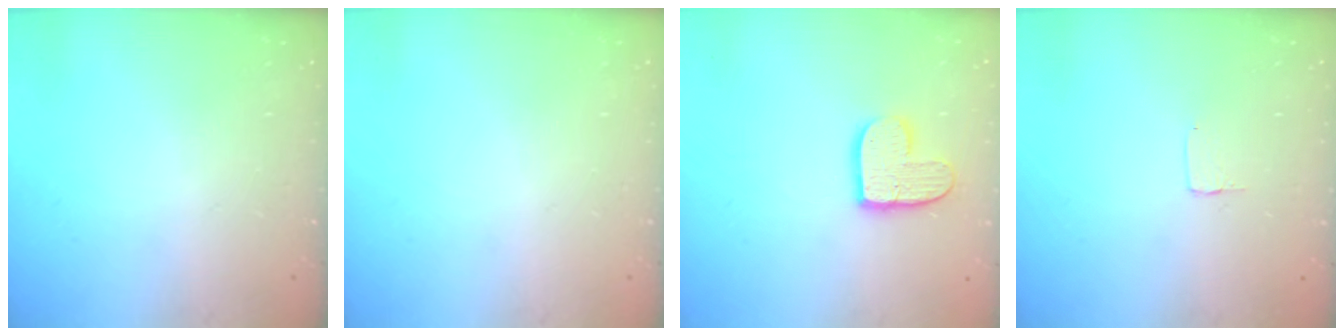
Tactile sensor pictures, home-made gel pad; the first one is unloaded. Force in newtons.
{"total": 0.0}
{"total": 11.0, "press": 10.9, "slide": 0.9}
{"total": 3.1, "press": 3.1, "slide": 0.2}